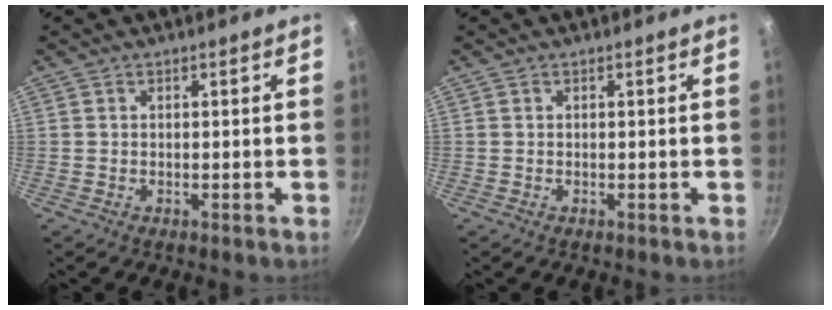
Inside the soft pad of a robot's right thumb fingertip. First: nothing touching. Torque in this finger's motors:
{"motor_torque": [-0.05, 0.05, 0.00, 0.00, 0.00]}